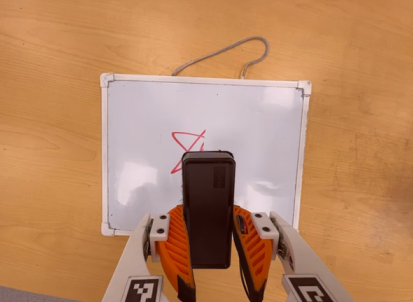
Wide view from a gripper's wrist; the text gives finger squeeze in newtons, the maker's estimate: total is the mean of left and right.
{"total": 7.9, "left": 6.1, "right": 9.7}